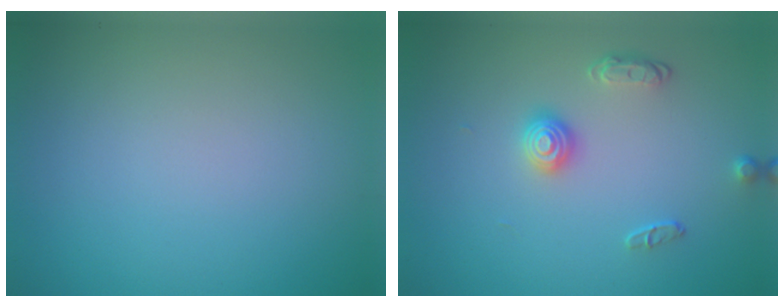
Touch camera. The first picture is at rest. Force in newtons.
{"total": 2.1, "press": 1.6, "slide": 1.4}